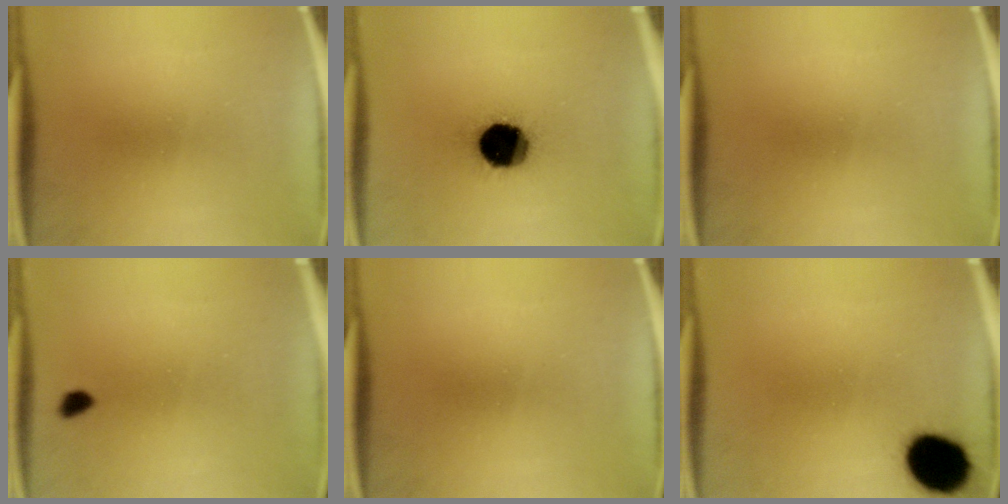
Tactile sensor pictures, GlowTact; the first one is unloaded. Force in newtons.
{"total": 19.0}
{"total": 0.0}
{"total": 1.7}
{"total": 0.0}
{"total": 14.6}